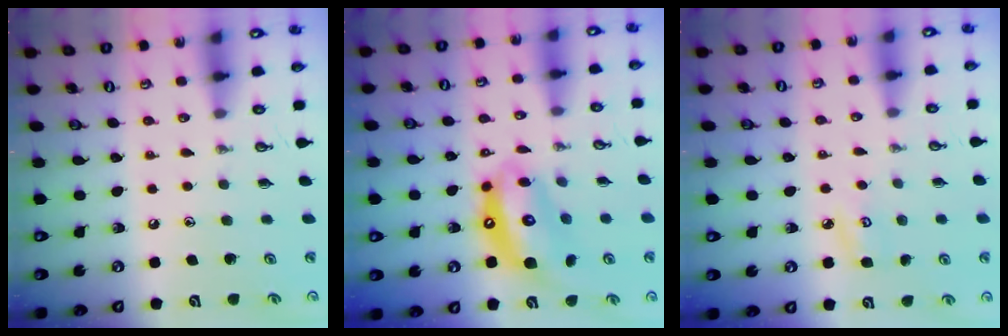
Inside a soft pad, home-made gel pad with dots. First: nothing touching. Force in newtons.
{"total": 13.5, "press": 13.4, "slide": 1.7}
{"total": 4.9, "press": 4.9, "slide": 0.5}